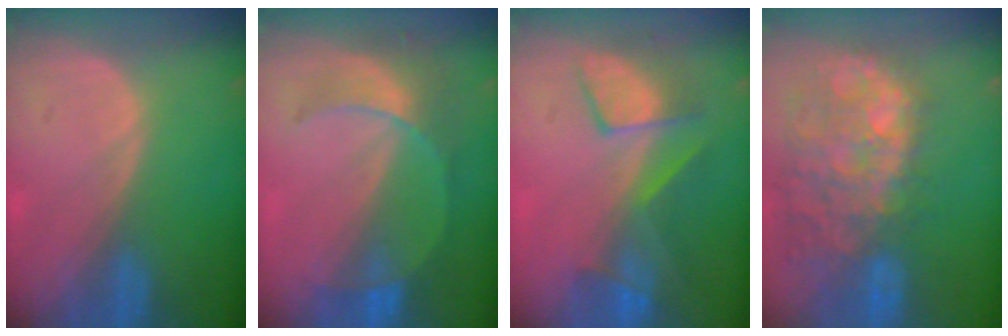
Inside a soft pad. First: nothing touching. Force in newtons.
{"total": 7.9, "press": 6.9, "slide": 3.9}
{"total": 7.6, "press": 7.2, "slide": 2.4}
{"total": 13.5, "press": 11.6, "slide": 6.8}